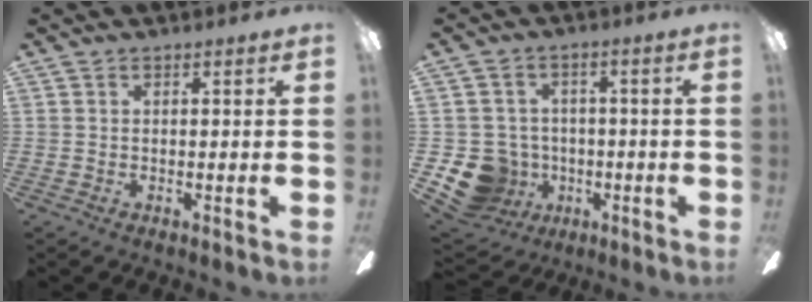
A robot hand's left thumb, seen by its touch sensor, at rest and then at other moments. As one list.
[{"total": 10.7, "force": [-3.8, 9.5, 3.4], "torque": [-0.098, 0.022, -0.060]}]